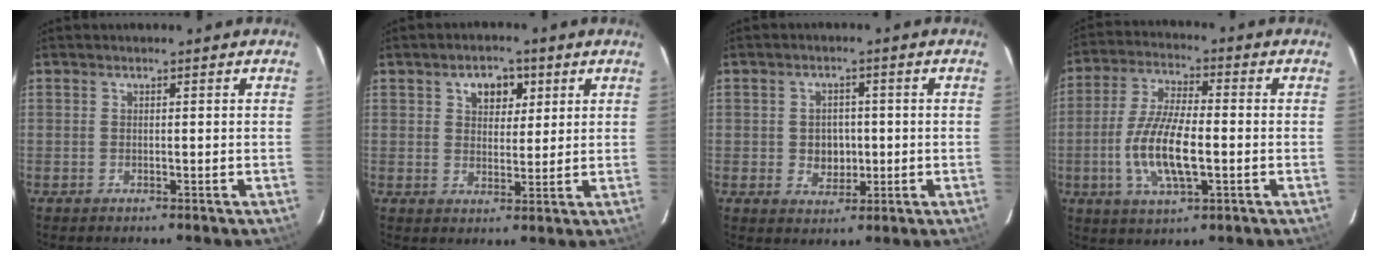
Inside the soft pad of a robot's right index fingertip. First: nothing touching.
{"total": 5.5, "force": [2.5, 3.7, 3.2], "torque": [-0.046, 0.012, 0.042]}
{"total": 4.7, "force": [-0.4, 4.1, 2.4], "torque": [-0.042, 0.004, 0.002]}
{"total": 12.4, "force": [-2.7, 4.2, 11.3], "torque": [-0.233, -0.005, -0.051]}